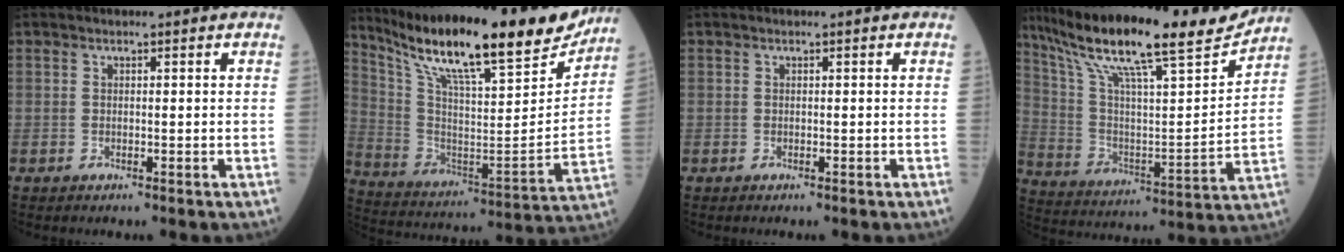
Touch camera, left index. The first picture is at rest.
{"total": 26.7, "force": [21.9, 3.6, 14.8], "torque": [-0.262, -0.038, 0.336]}
{"total": 0.0}
{"total": 24.6, "force": [20.2, 2.0, 14.0], "torque": [-0.253, -0.006, 0.325]}